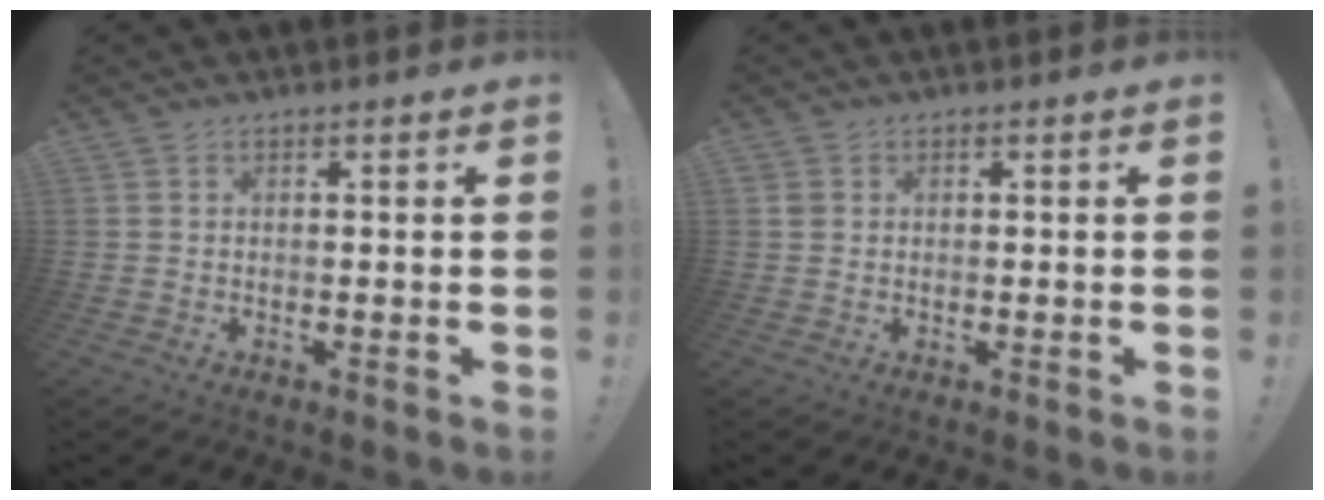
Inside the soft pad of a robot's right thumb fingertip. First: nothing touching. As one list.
[{"total": 1.5, "force": [0.7, 1.3, 0.5], "torque": [-0.010, 0.002, 0.014]}]